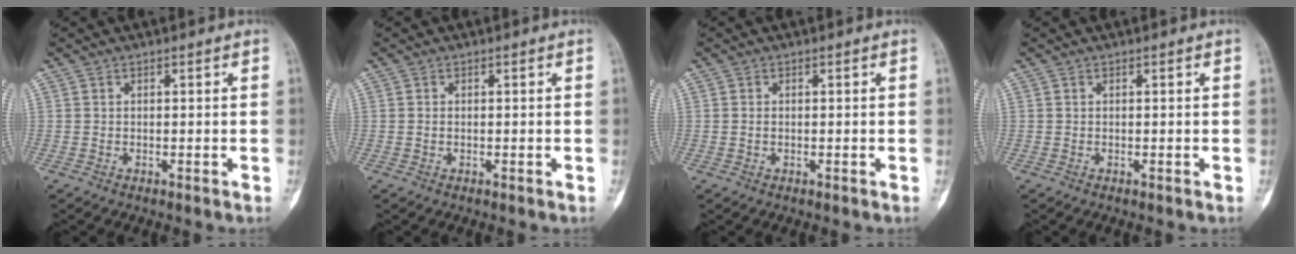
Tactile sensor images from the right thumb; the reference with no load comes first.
{"total": 0.5, "force": [-0.1, 0.4, 0.4], "torque": [-0.009, 0.001, -0.001]}
{"total": 0.7, "force": [-0.1, 0.5, 0.5], "torque": [-0.011, 0.000, -0.002]}
{"total": 0.0}